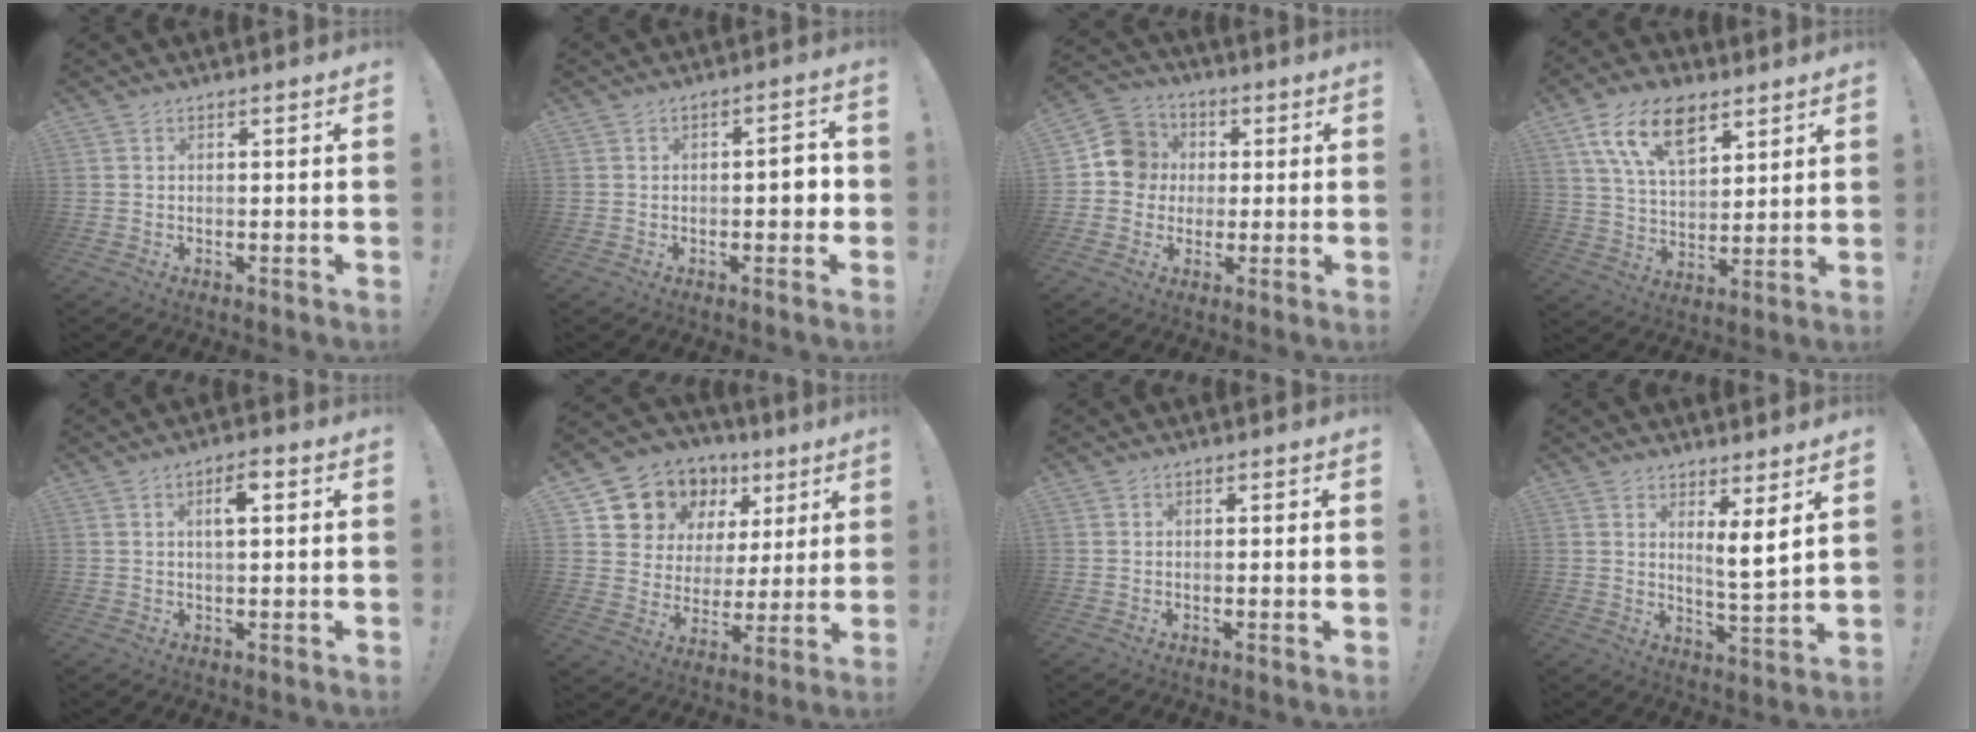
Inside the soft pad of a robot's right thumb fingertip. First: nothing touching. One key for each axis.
{"total": 4.3, "fx": -1.1, "fy": 2.1, "fz": 3.6, "tx": -0.052, "ty": 0.010, "tz": -0.023}
{"total": 11.5, "fx": 0.9, "fy": 10.9, "fz": 3.6, "tx": -0.036, "ty": 0.018, "tz": 0.024}
{"total": 15.6, "fx": 8.5, "fy": 8.6, "fz": 9.9, "tx": -0.174, "ty": -0.033, "tz": 0.159}
{"total": 4.1, "fx": 1.1, "fy": 1.3, "fz": 3.7, "tx": -0.052, "ty": 0.000, "tz": 0.011}
{"total": 12.1, "fx": 7.7, "fy": 9.0, "fz": 2.4, "tx": -0.048, "ty": -0.060, "tz": 0.158}
{"total": 1.2, "fx": -0.2, "fy": -0.2, "fz": 1.2, "tx": -0.019, "ty": -0.002, "tz": -0.006}
{"total": 6.0, "fx": 3.5, "fy": 0.1, "fz": 4.9, "tx": -0.069, "ty": -0.035, "tz": 0.053}